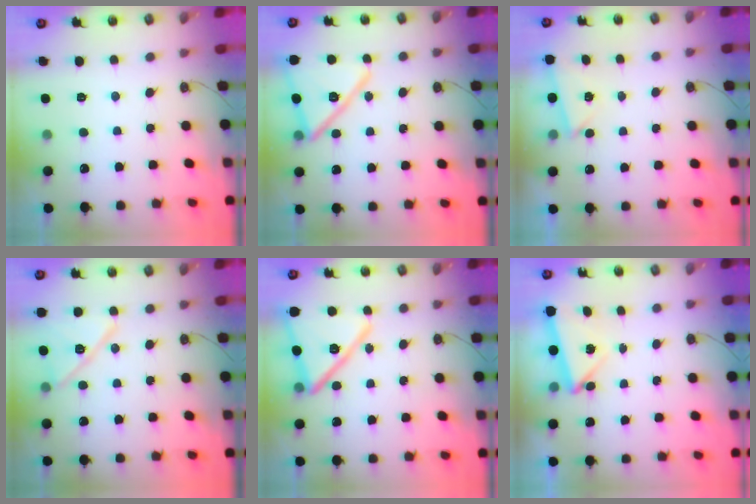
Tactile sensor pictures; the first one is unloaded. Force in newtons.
{"total": 16.5, "press": 16.4, "slide": 1.0}
{"total": 2.6, "press": 2.6, "slide": 0.3}
{"total": 13.1, "press": 13.1, "slide": 0.7}
{"total": 17.8, "press": 17.8, "slide": 1.1}
{"total": 5.4, "press": 5.4, "slide": 0.7}